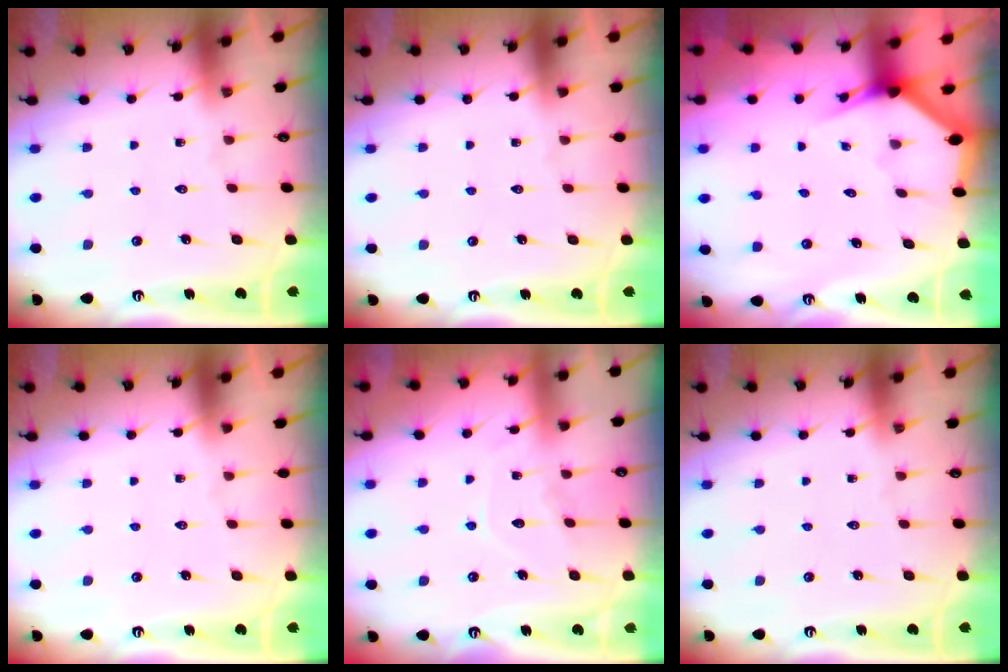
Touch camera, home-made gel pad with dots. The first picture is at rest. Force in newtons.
{"total": 0.0}
{"total": 2.9, "press": 2.9, "slide": 0.1}
{"total": 0.0}
{"total": 7.3, "press": 7.2, "slide": 0.7}
{"total": 0.0}